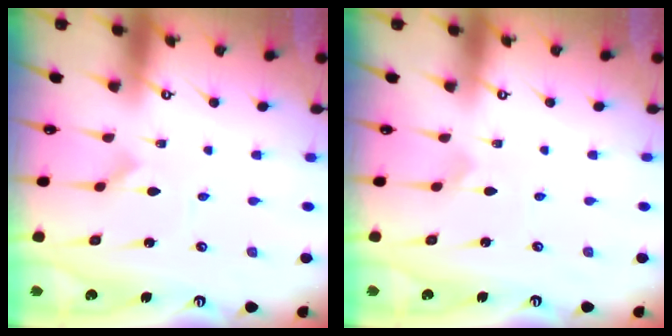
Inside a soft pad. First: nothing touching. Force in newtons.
{"total": 1.4, "press": 1.4, "slide": 0.1}